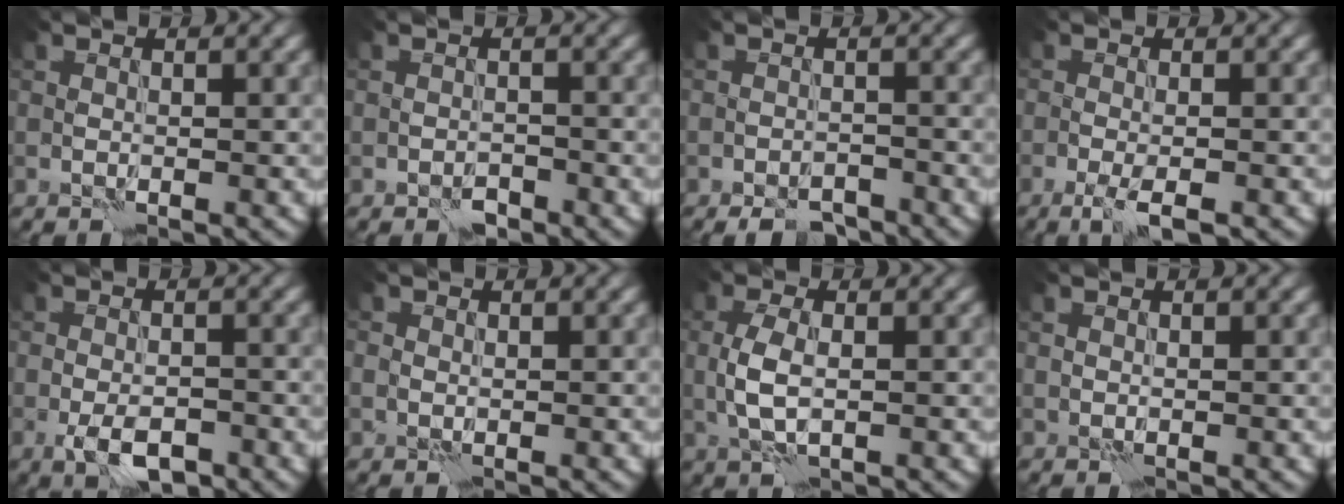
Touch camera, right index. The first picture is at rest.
{"total": 1.2, "force": [-1.0, 0.5, 0.3], "torque": [0.001, 0.004, -0.021]}
{"total": 3.6, "force": [-3.1, 1.2, 1.2], "torque": [-0.011, 0.001, -0.048]}
{"total": 2.6, "force": [-1.4, 0.3, 2.2], "torque": [-0.041, 0.000, -0.032]}
{"total": 3.9, "force": [-2.1, 1.5, 2.9], "torque": [-0.051, -0.002, -0.037]}
{"total": 0.8, "force": [0.2, 0.7, 0.4], "torque": [-0.005, -0.001, 0.002]}
{"total": 3.2, "force": [-0.3, 1.4, 2.9], "torque": [-0.068, 0.003, -0.006]}
{"total": 0.0}